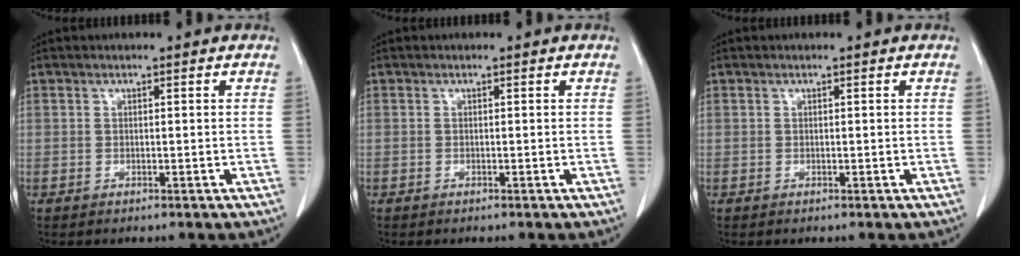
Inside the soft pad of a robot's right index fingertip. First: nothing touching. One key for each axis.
{"total": 0.0}
{"total": 0.0}